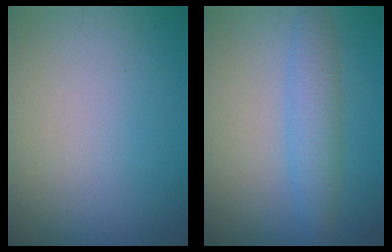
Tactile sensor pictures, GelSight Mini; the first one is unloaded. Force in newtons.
{"total": 3.3, "press": 3.3, "slide": 0.1}